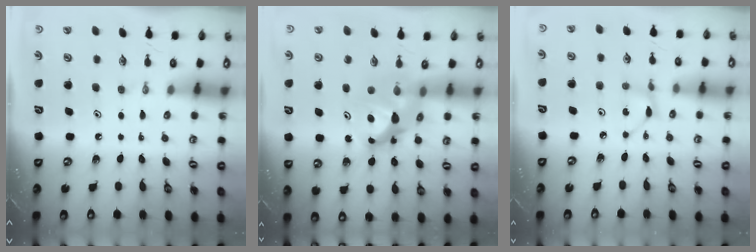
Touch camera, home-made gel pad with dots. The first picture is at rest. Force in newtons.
{"total": 9.6, "press": 9.5, "slide": 0.5}
{"total": 1.9, "press": 1.9, "slide": 0.2}